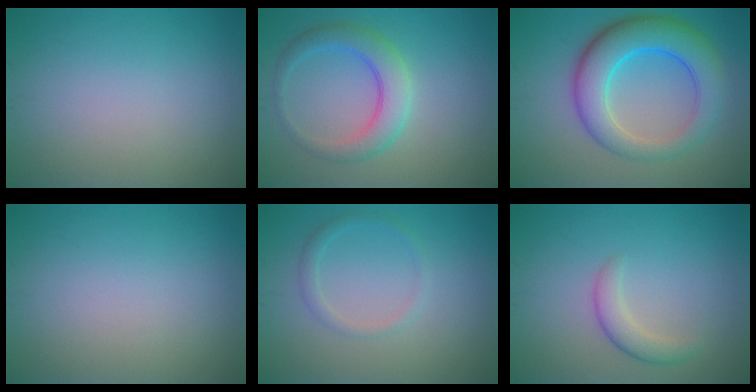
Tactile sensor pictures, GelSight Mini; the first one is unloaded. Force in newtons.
{"total": 4.2, "press": 4.2, "slide": 0.1}
{"total": 8.0, "press": 8.0, "slide": 0.2}
{"total": 0.0}
{"total": 1.4, "press": 1.4, "slide": 0.0}
{"total": 2.2, "press": 2.2, "slide": 0.1}